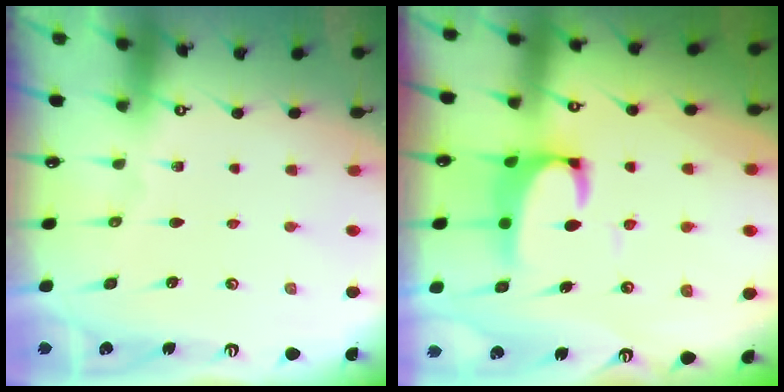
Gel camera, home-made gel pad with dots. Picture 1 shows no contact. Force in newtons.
{"total": 3.8, "press": 3.6, "slide": 1.2}